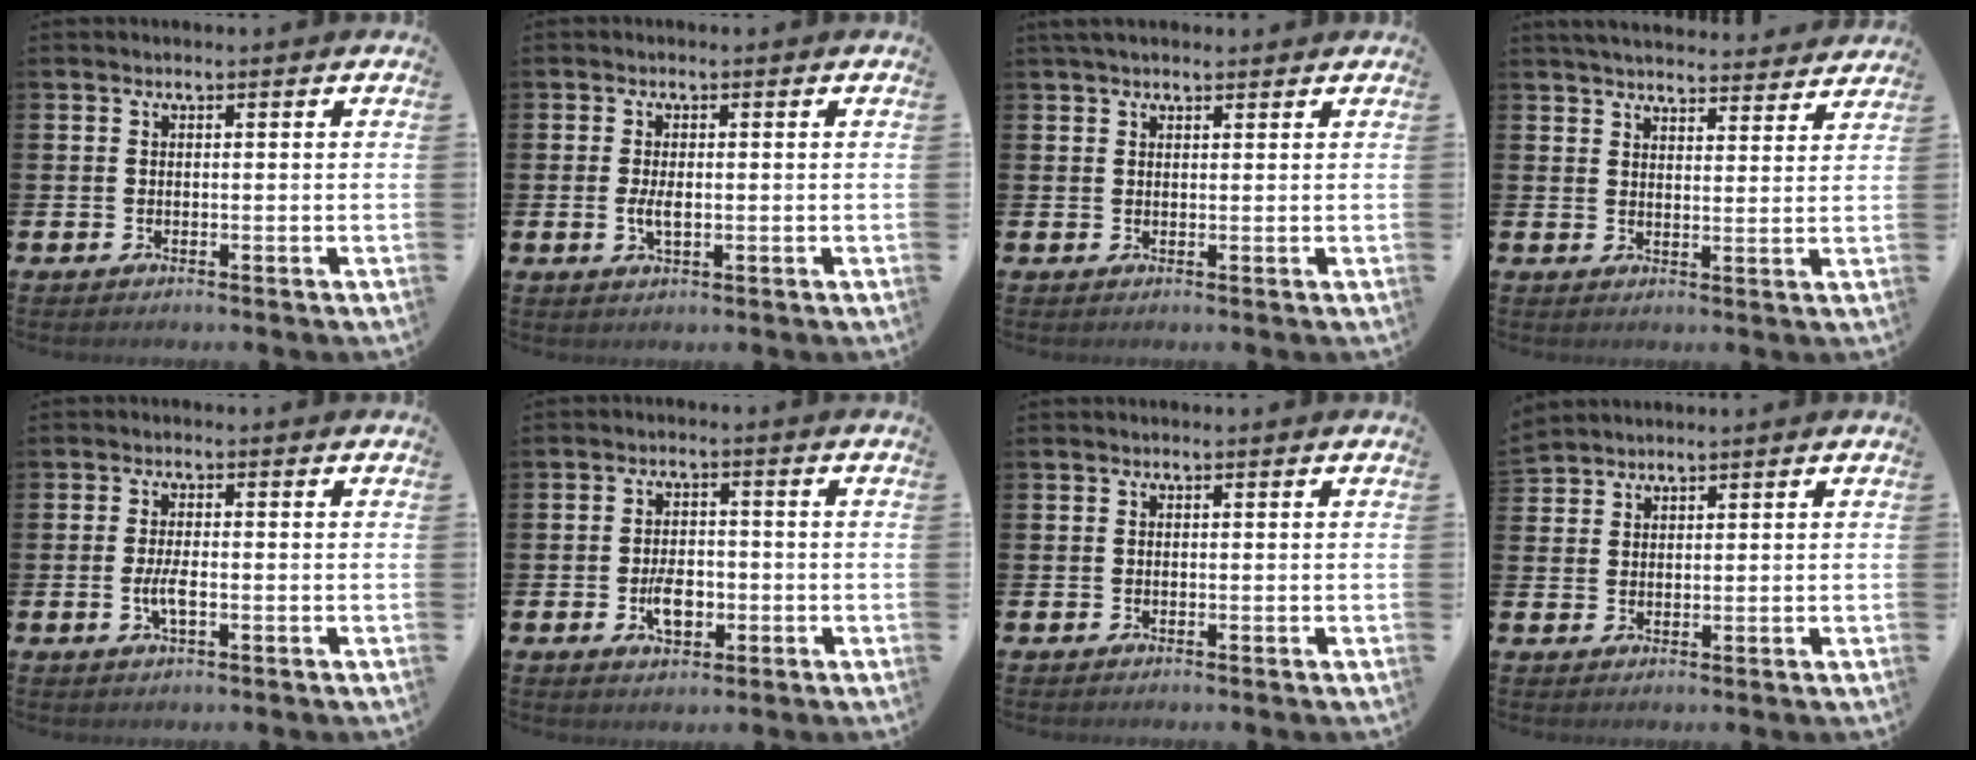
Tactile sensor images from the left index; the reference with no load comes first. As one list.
[{"total": 2.6, "force": [-0.2, 1.2, 2.3], "torque": [-0.044, 0.001, -0.004]}, {"total": 2.0, "force": [1.8, 0.7, 0.7], "torque": [-0.009, 0.004, 0.031]}, {"total": 4.8, "force": [4.8, 0.5, 0.4], "torque": [-0.022, -0.028, 0.086]}, {"total": 2.9, "force": [-0.6, 0.9, 2.6], "torque": [-0.044, 0.001, -0.013]}, {"total": 4.6, "force": [-1.3, 2.8, 3.5], "torque": [-0.053, 0.003, -0.024]}, {"total": 0.0}, {"total": 2.4, "force": [2.4, 0.3, -0.5], "torque": [0.003, -0.006, 0.047]}]